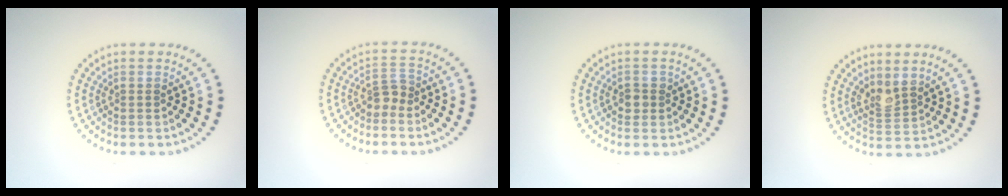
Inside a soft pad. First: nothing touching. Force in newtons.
{"total": 1.8, "press": 1.4, "slide": 1.1}
{"total": 1.3, "press": 1.2, "slide": 0.5}
{"total": 2.0, "press": 1.6, "slide": 1.2}